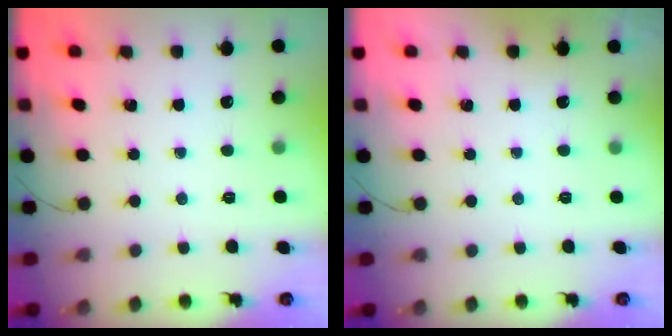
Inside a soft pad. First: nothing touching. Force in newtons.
{"total": 1.9, "press": 1.9, "slide": 0.3}